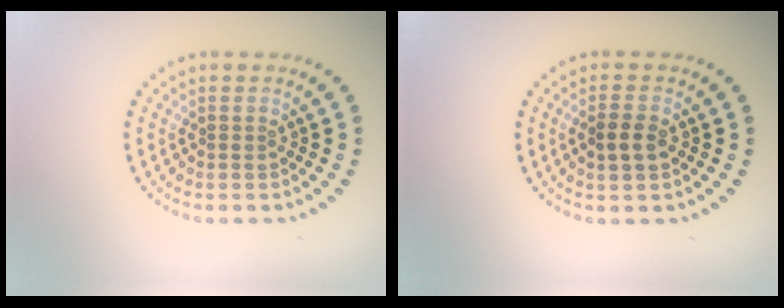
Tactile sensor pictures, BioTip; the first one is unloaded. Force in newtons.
{"total": 2.2, "press": 2.2, "slide": 0.2}